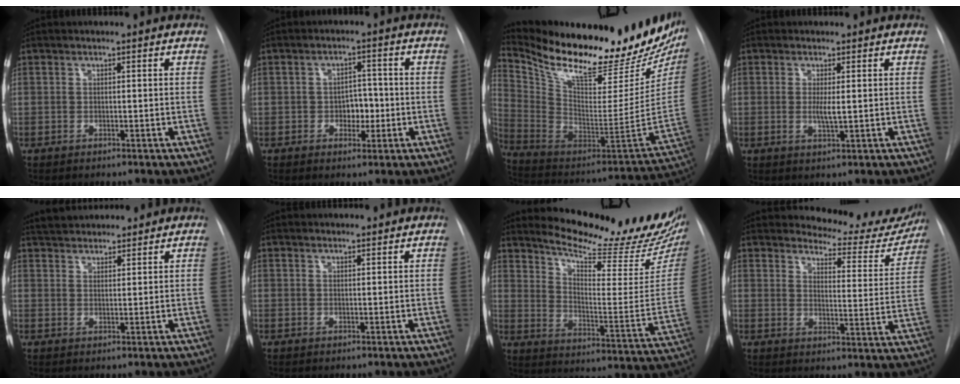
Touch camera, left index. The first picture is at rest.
{"total": 3.9, "force": [-0.9, 2.7, 2.8], "torque": [-0.032, 0.007, -0.010]}
{"total": 31.8, "force": [25.5, 9.1, 16.7], "torque": [-0.285, -0.046, 0.369]}
{"total": 2.1, "force": [0.2, 0.2, 2.1], "torque": [-0.044, -0.005, 0.004]}
{"total": 6.8, "force": [6.4, 1.6, 1.7], "torque": [-0.029, 0.034, 0.103]}
{"total": 2.5, "force": [2.5, 0.4, 0.2], "torque": [-0.009, 0.015, 0.031]}
{"total": 23.0, "force": [20.5, 3.3, 9.9], "torque": [-0.149, -0.091, 0.266]}
{"total": 12.1, "force": [11.7, 2.9, 1.2], "torque": [0.006, -0.040, 0.127]}